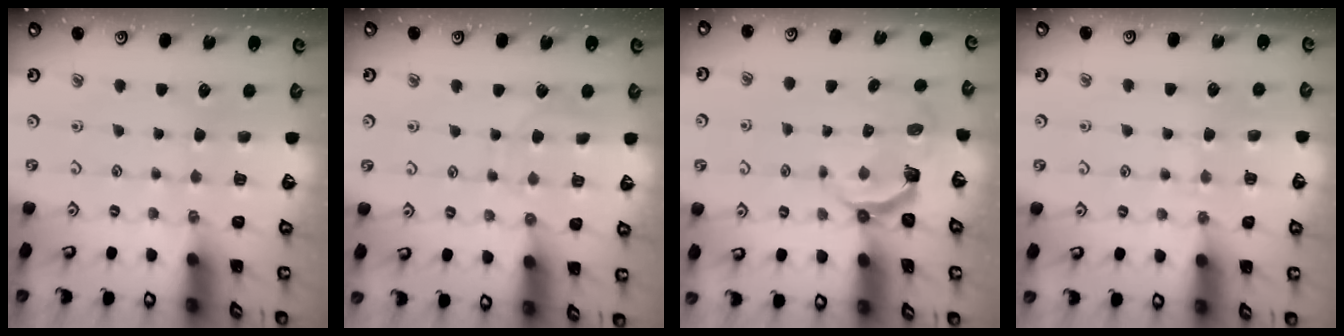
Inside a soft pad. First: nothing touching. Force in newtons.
{"total": 7.1, "press": 7.1, "slide": 0.5}
{"total": 4.3, "press": 2.8, "slide": 3.3}
{"total": 6.7, "press": 6.6, "slide": 0.8}